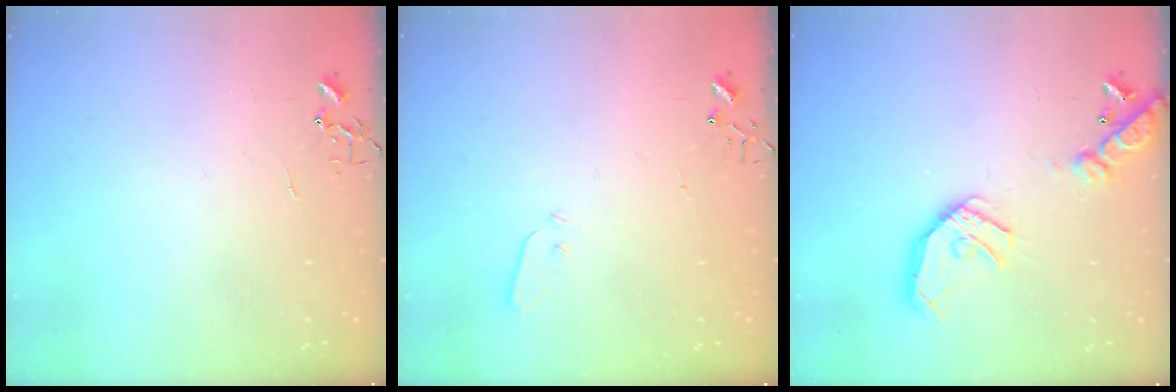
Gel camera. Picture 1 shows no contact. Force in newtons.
{"total": 3.1, "press": 3.0, "slide": 0.7}
{"total": 17.3, "press": 17.0, "slide": 2.8}